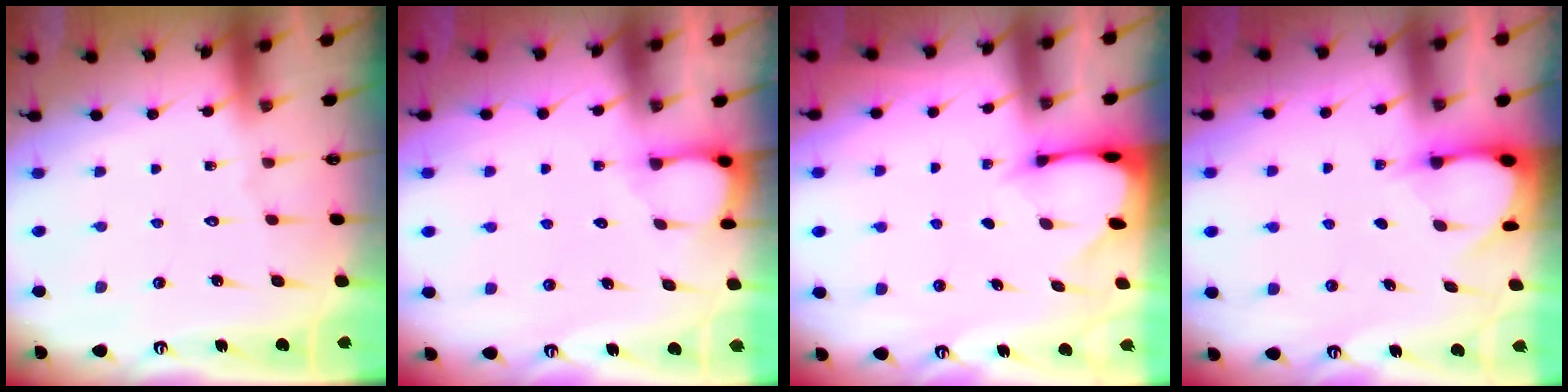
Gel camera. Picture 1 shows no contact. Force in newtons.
{"total": 2.3, "press": 2.3, "slide": 0.3}
{"total": 2.4, "press": 2.4, "slide": 0.1}
{"total": 3.2, "press": 3.2, "slide": 0.3}